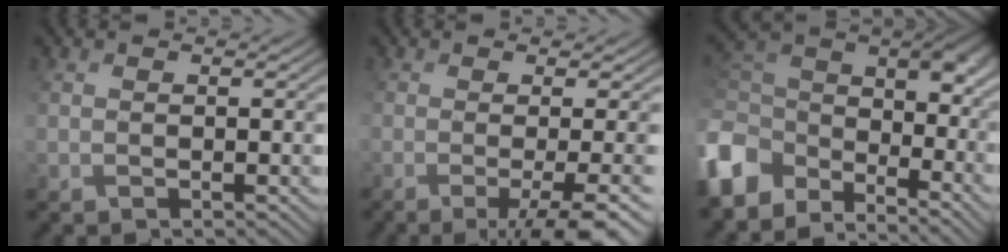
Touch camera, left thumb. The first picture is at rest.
{"total": 7.8, "force": [-2.2, 1.8, 7.2], "torque": [-0.097, -0.008, -0.030]}
{"total": 12.3, "force": [-5.2, 8.2, 7.5], "torque": [-0.196, -0.012, -0.098]}